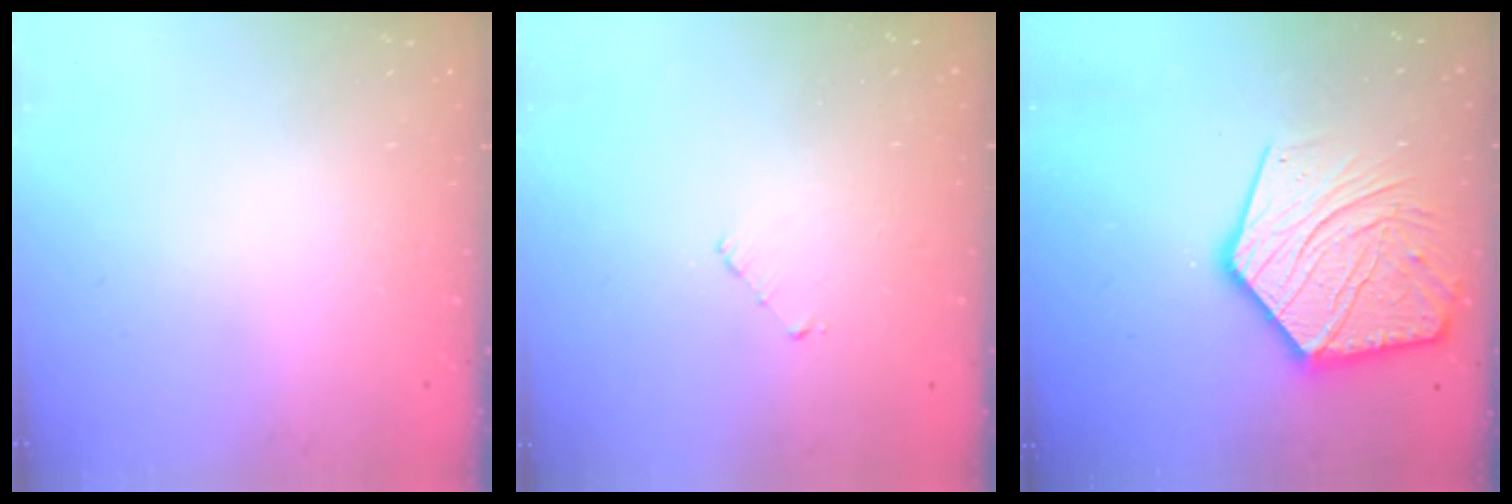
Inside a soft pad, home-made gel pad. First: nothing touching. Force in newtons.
{"total": 2.5, "press": 2.5, "slide": 0.2}
{"total": 19.2, "press": 19.2, "slide": 1.5}